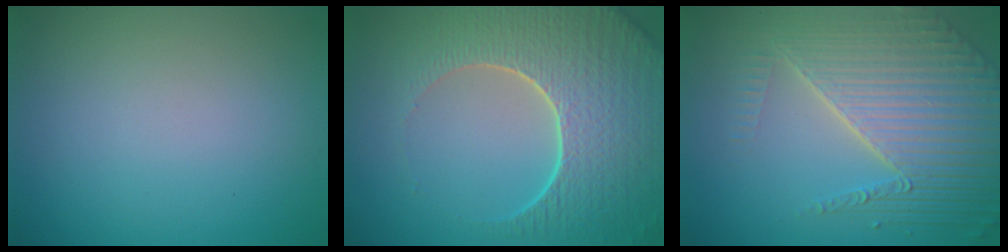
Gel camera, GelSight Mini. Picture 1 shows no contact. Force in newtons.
{"total": 8.6, "press": 6.4, "slide": 5.7}
{"total": 8.3, "press": 5.6, "slide": 6.1}